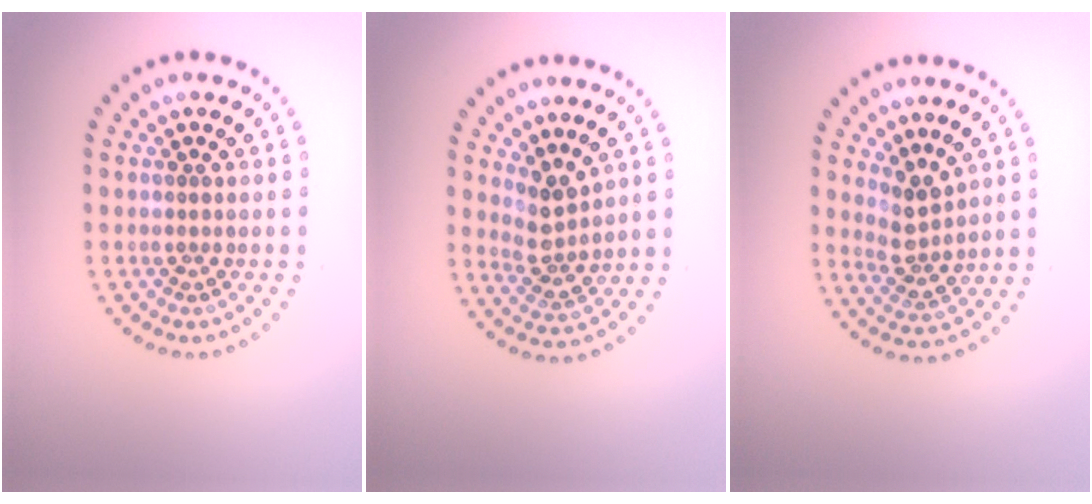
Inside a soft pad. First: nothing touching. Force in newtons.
{"total": 2.7, "press": 2.0, "slide": 1.8}
{"total": 2.7, "press": 2.0, "slide": 1.8}